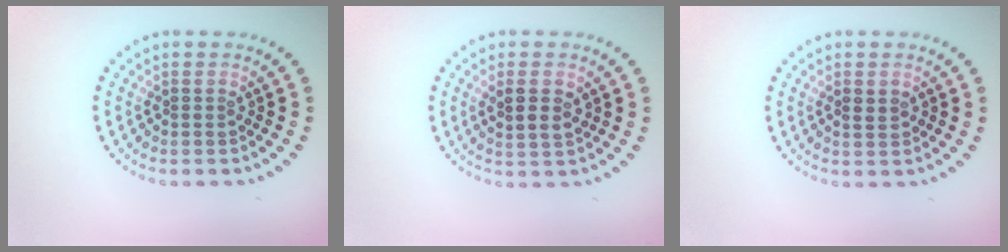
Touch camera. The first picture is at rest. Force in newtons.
{"total": 2.3, "press": 2.2, "slide": 0.7}
{"total": 0.7, "press": 0.7, "slide": 0.3}